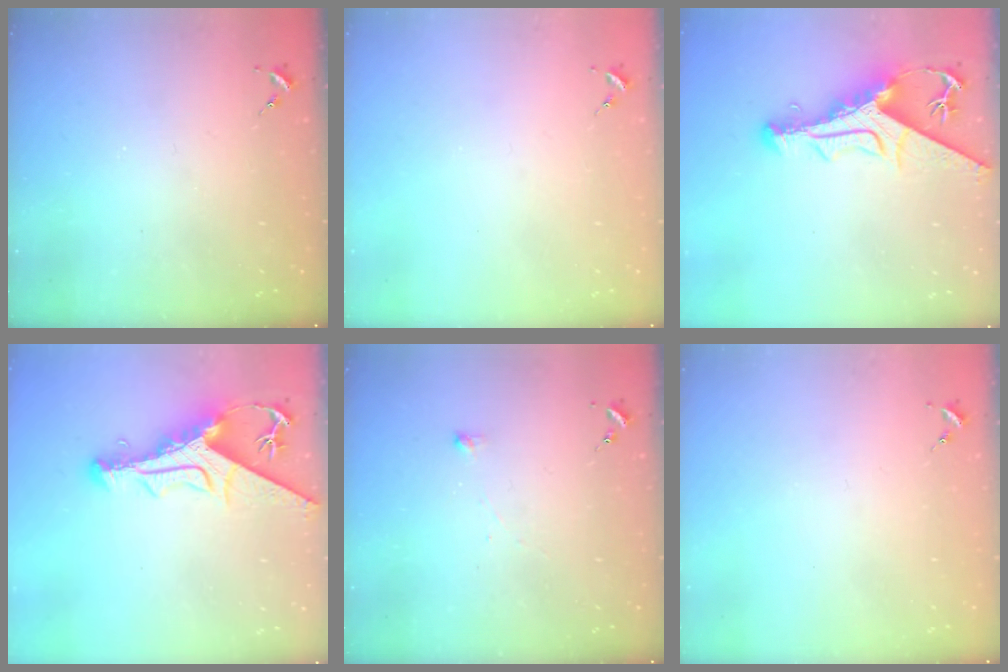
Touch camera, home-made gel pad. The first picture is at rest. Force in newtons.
{"total": 0.0}
{"total": 13.5, "press": 13.4, "slide": 1.5}
{"total": 13.5, "press": 13.4, "slide": 1.5}
{"total": 2.6, "press": 2.6, "slide": 0.1}
{"total": 0.0}